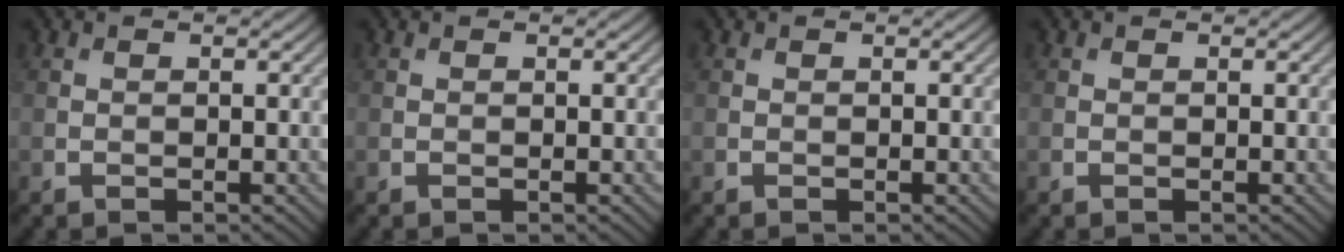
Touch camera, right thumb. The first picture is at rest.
{"total": 0.0}
{"total": 0.0}
{"total": 0.0}